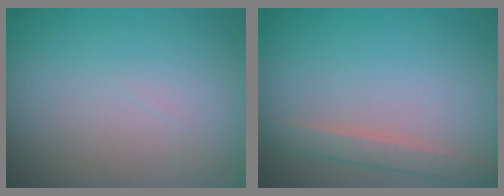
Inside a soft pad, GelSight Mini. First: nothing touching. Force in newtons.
{"total": 1.7, "press": 1.7, "slide": 0.1}